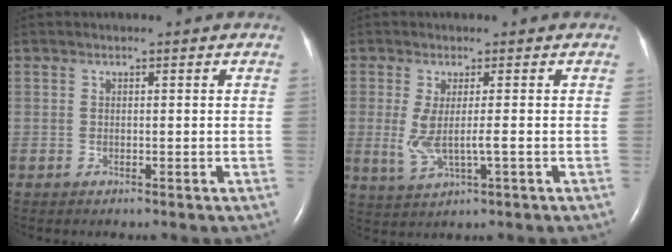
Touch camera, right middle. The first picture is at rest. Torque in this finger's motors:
{"motor_torque": [0.08, -0.03, 0.14, 0.06]}